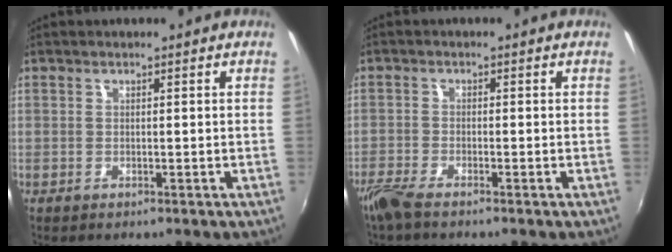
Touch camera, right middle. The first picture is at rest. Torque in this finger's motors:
{"motor_torque": [0.08, -0.07, 0.03, 0.02]}